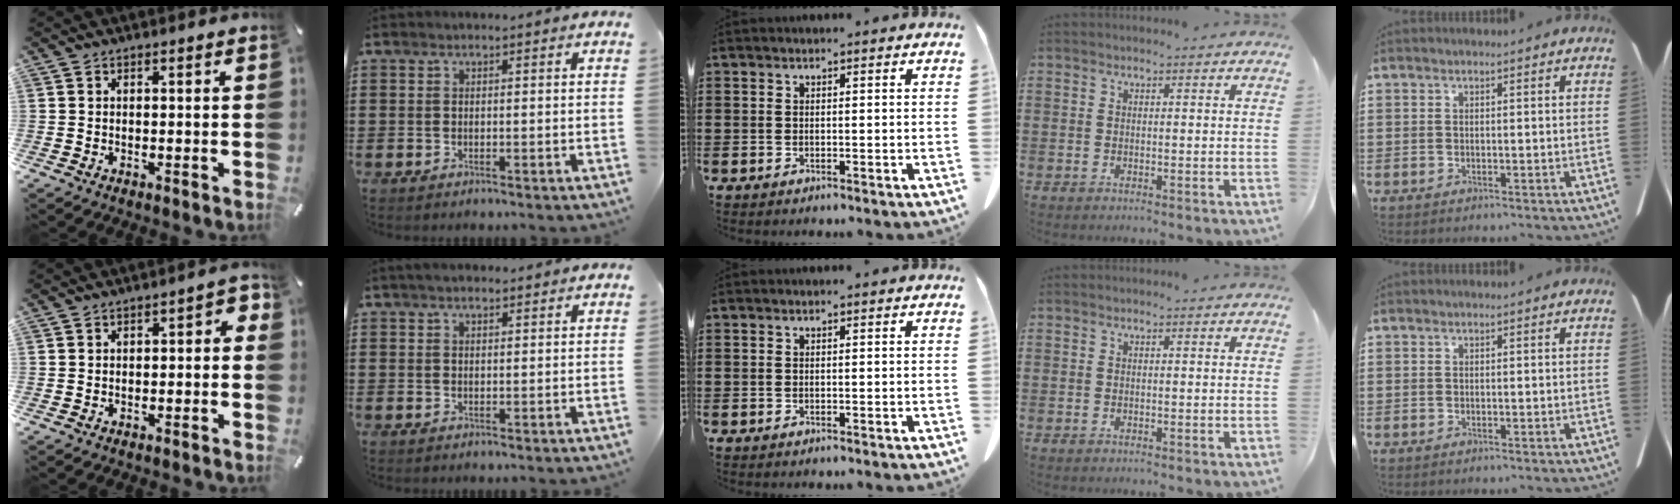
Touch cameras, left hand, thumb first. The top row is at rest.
{"thumb": {"total": 3.1, "force": [-1.4, 1.6, 2.3], "torque": [-0.039, 0.013, -0.026]}, "index": {"total": 1.6, "force": [1.2, 0.5, 0.8], "torque": [-0.018, 0.005, 0.022]}}